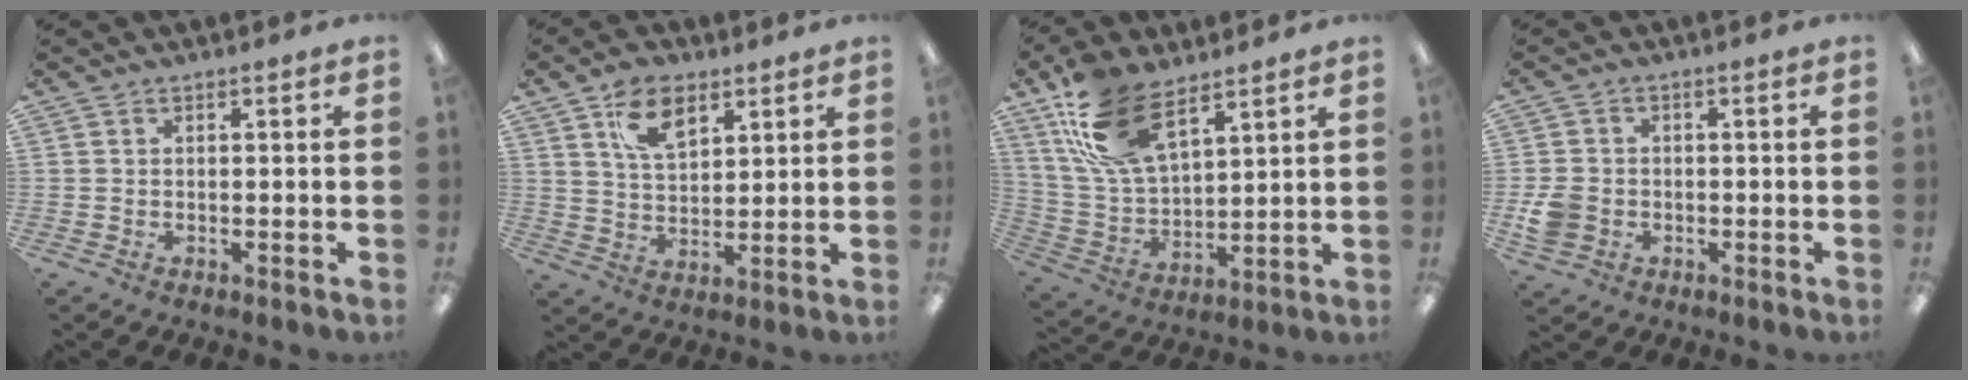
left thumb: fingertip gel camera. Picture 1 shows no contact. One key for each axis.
{"total": 9.3, "fx": 5.6, "fy": 5.2, "fz": 5.2, "tx": -0.088, "ty": -0.015, "tz": 0.100}
{"total": 16.6, "fx": 10.2, "fy": 7.9, "fz": 10.4, "tx": -0.219, "ty": -0.024, "tz": 0.190}
{"total": 5.2, "fx": -1.6, "fy": 4.4, "fz": 2.3, "tx": -0.035, "ty": 0.009, "tz": -0.026}